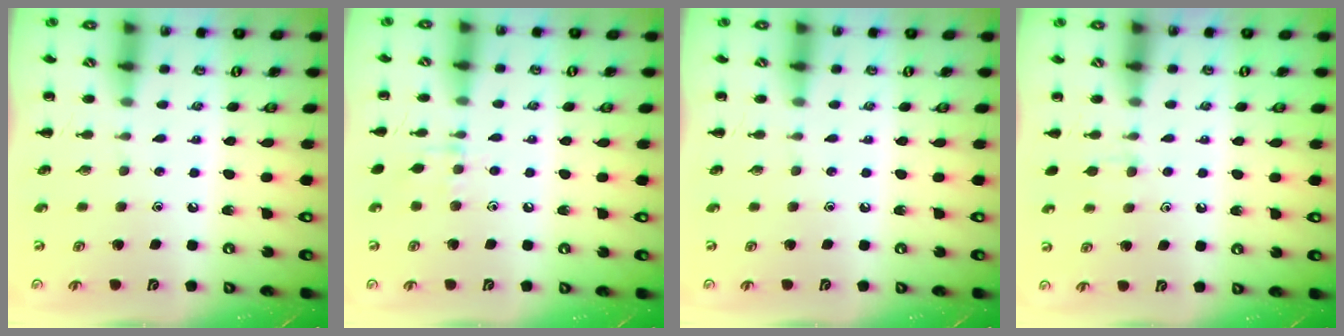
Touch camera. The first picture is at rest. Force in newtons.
{"total": 6.0, "press": 5.8, "slide": 1.8}
{"total": 0.0}
{"total": 4.7, "press": 4.3, "slide": 1.8}